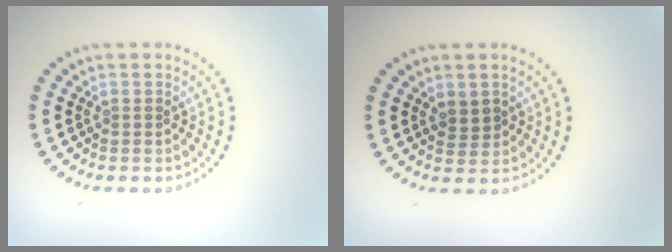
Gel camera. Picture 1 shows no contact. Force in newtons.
{"total": 1.1, "press": 0.9, "slide": 0.5}